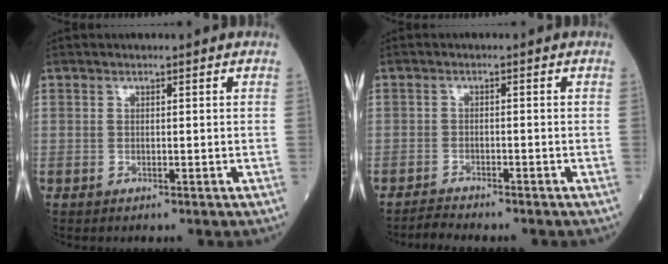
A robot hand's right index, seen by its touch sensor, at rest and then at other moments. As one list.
[{"total": 2.0, "force": [-2.0, -0.2, 0.0], "torque": [-0.007, -0.010, -0.037]}]